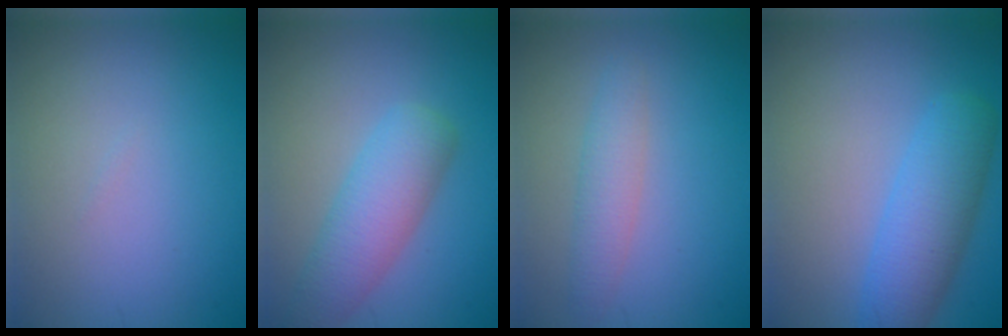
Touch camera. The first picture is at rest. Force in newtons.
{"total": 4.9, "press": 4.9, "slide": 0.3}
{"total": 2.5, "press": 2.5, "slide": 0.1}
{"total": 5.2, "press": 5.2, "slide": 0.1}